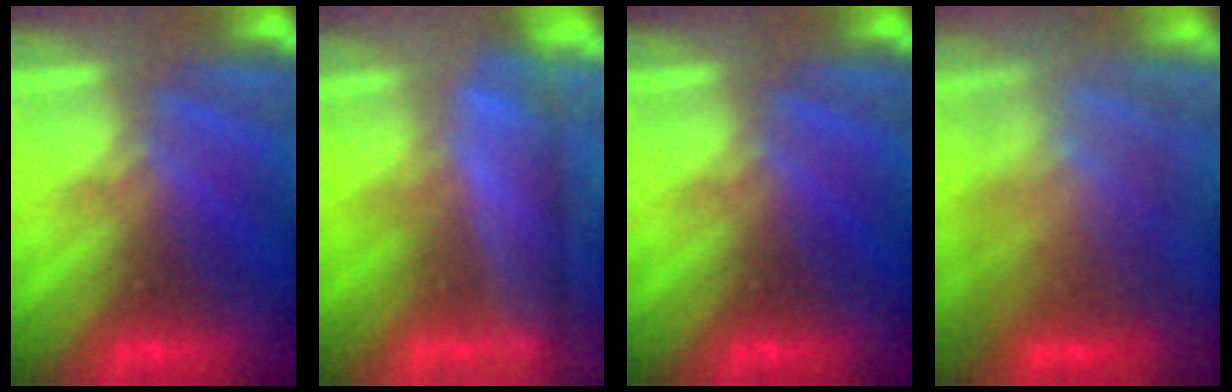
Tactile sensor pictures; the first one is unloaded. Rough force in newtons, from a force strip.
{"total": 4.4}
{"total": 0.0}
{"total": 4.6}